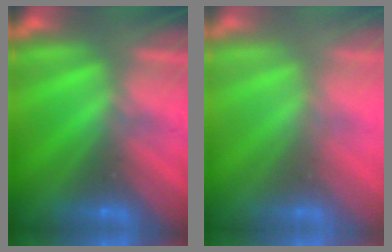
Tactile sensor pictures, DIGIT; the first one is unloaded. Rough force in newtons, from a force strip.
{"total": 3.1}